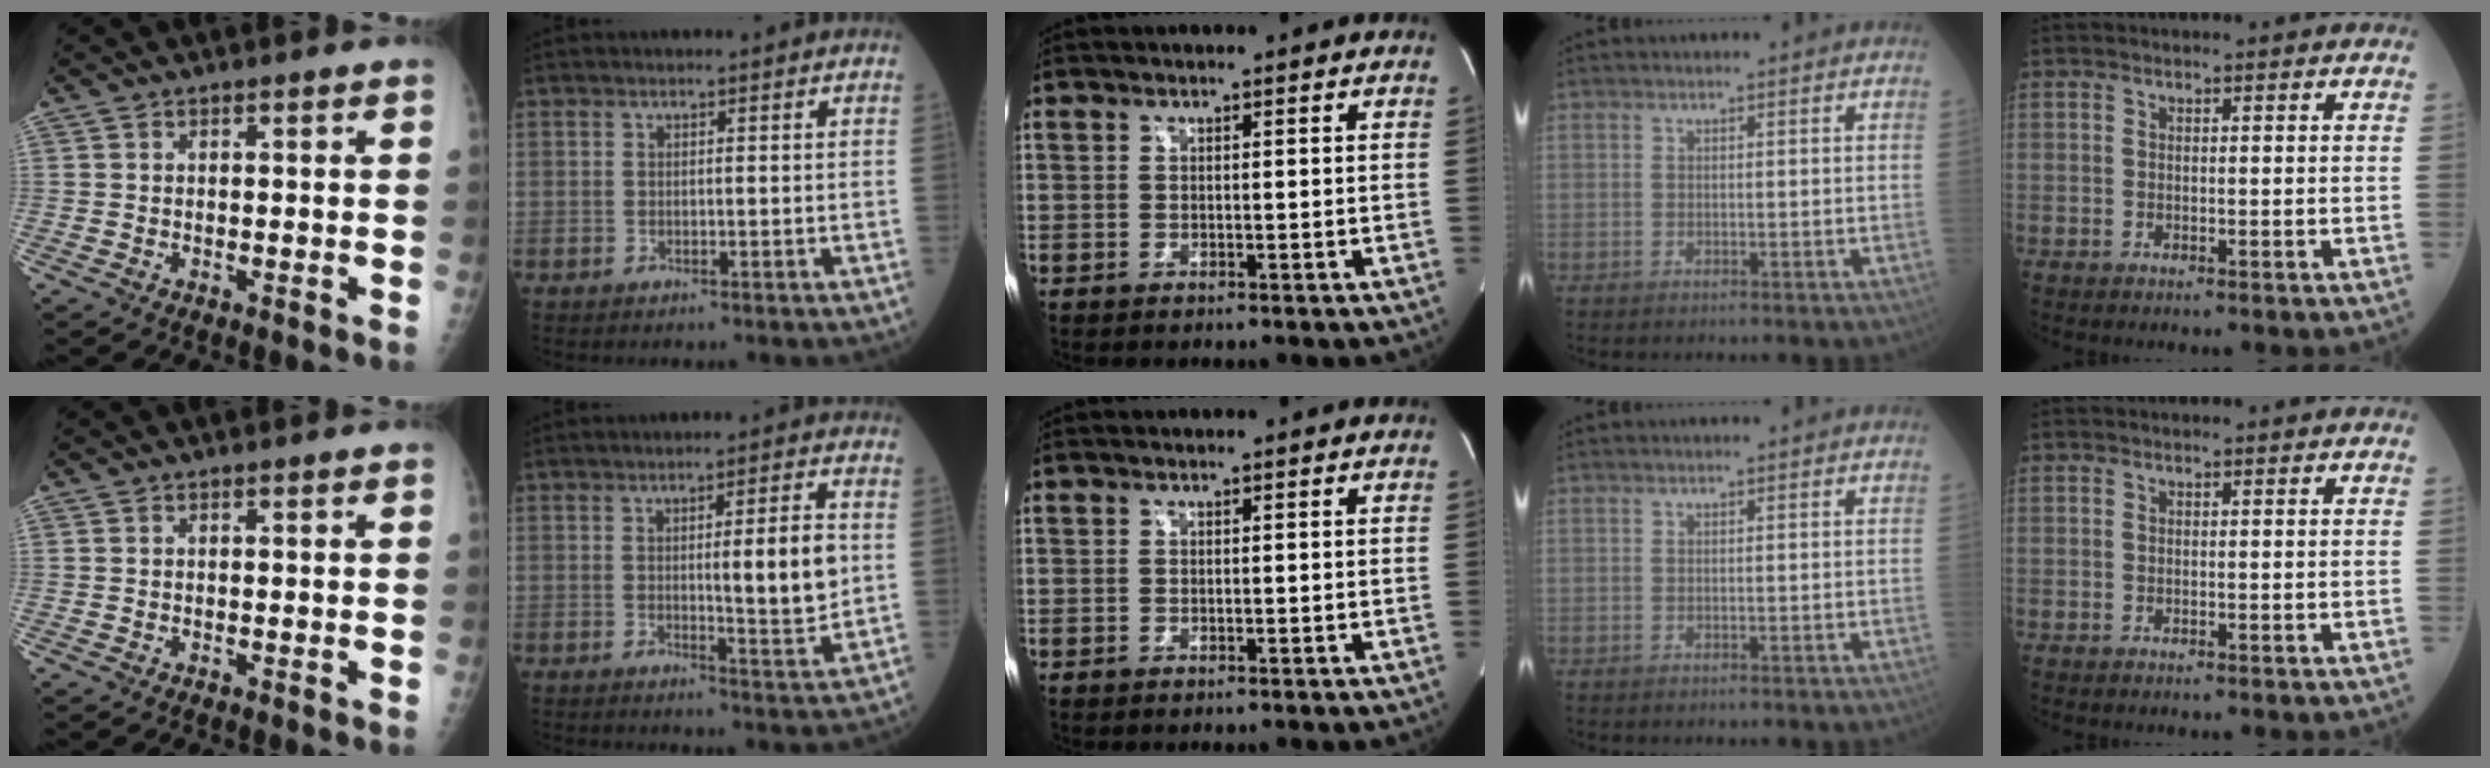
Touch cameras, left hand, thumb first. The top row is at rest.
{"index": {"total": 7.0, "force": [0.3, 0.4, 7.0], "torque": [-0.097, -0.012, 0.002]}}